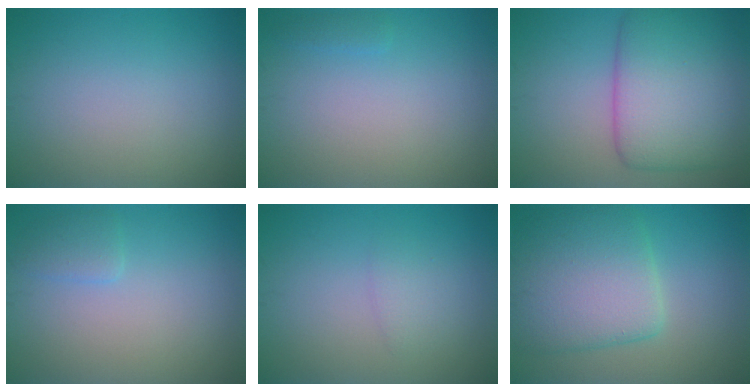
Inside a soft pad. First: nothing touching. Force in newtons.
{"total": 0.7, "press": 0.7, "slide": 0.0}
{"total": 9.0, "press": 9.0, "slide": 0.4}
{"total": 1.4, "press": 1.4, "slide": 0.1}
{"total": 1.2, "press": 1.2, "slide": 0.2}
{"total": 7.7, "press": 7.7, "slide": 0.4}